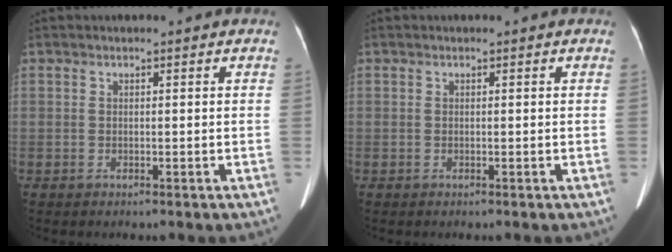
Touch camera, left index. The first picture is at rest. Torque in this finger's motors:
{"motor_torque": [0.01, 0.00, 0.00, 0.00]}